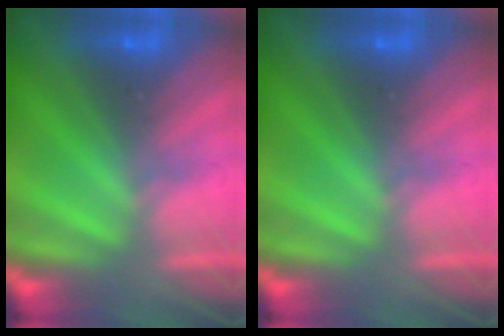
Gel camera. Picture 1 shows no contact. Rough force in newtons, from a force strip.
{"total": 0.0}